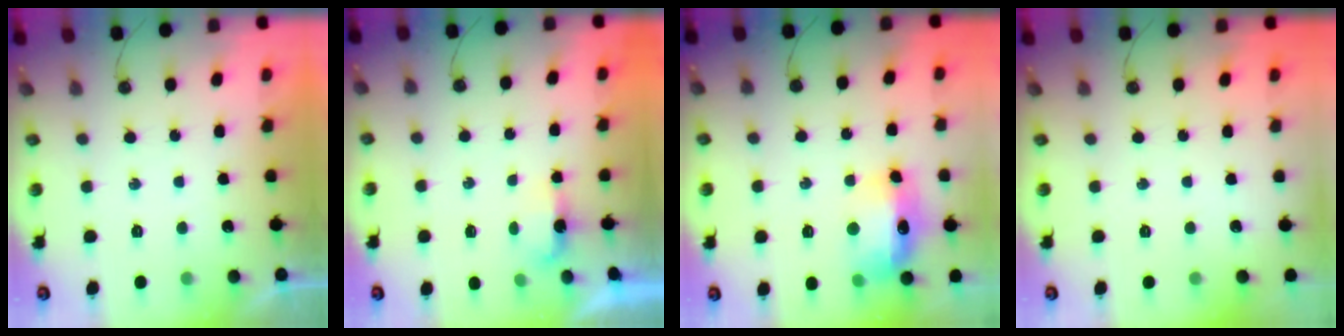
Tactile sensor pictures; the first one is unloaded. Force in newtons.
{"total": 3.0, "press": 2.9, "slide": 0.6}
{"total": 13.6, "press": 13.5, "slide": 1.5}
{"total": 0.0}